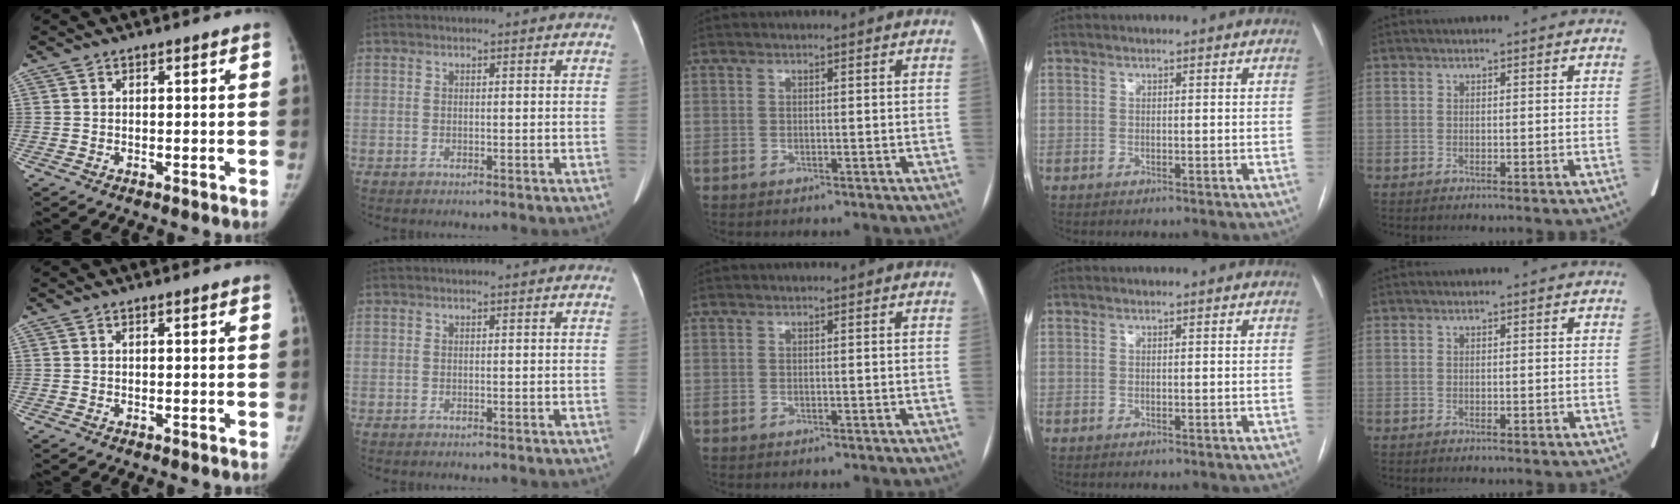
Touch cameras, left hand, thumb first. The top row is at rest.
{}